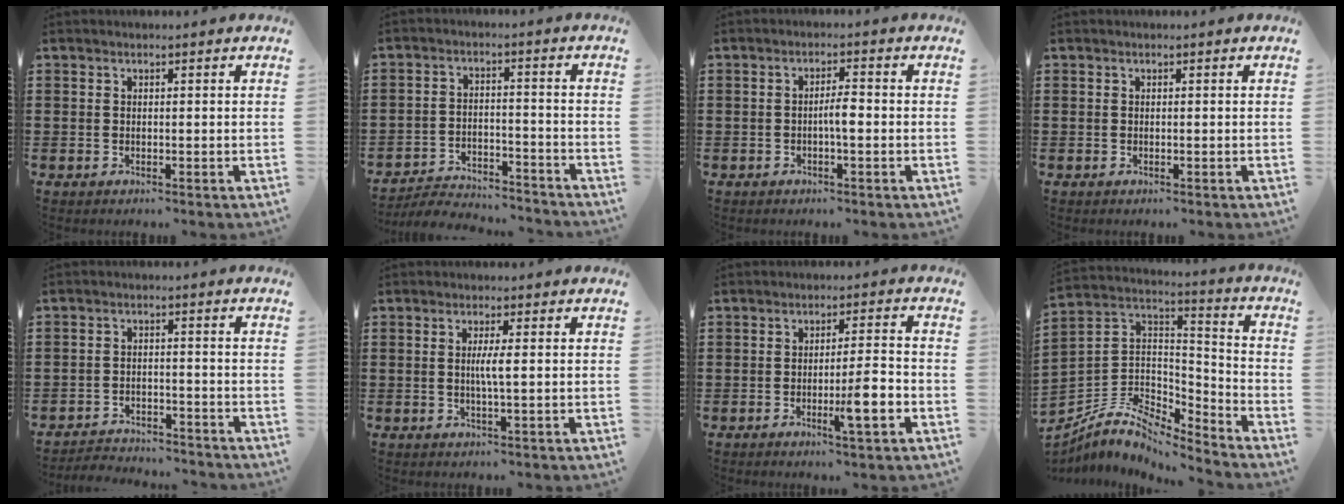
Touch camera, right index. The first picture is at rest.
{"total": 4.8, "force": [-4.7, 0.7, 0.7], "torque": [-0.022, 0.004, -0.099]}
{"total": 3.0, "force": [-0.6, 0.6, 2.9], "torque": [-0.059, 0.000, -0.015]}
{"total": 0.0}
{"total": 3.5, "force": [-3.4, 0.4, 0.0], "torque": [-0.007, 0.003, -0.075]}
{"total": 2.9, "force": [0.1, -0.1, 2.9], "torque": [-0.054, -0.007, -0.001]}
{"total": 6.5, "force": [-2.3, 0.7, 6.0], "torque": [-0.094, -0.004, -0.038]}
{"total": 7.1, "force": [-5.5, 3.2, 3.0], "torque": [-0.079, -0.002, -0.112]}